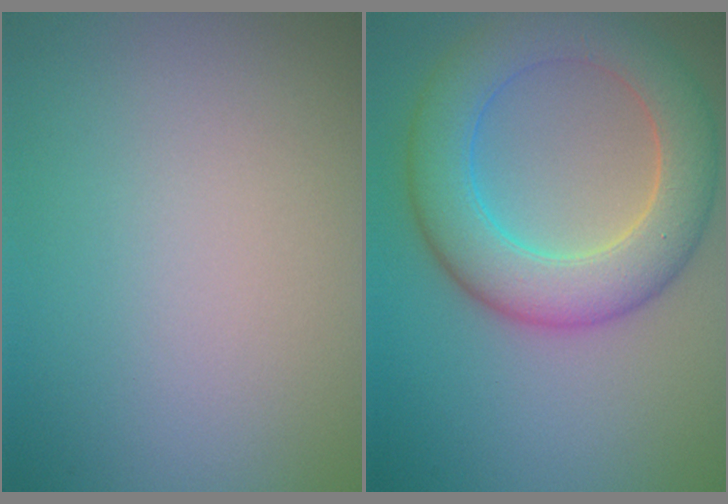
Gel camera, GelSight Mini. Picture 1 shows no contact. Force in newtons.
{"total": 7.6, "press": 7.6, "slide": 0.1}